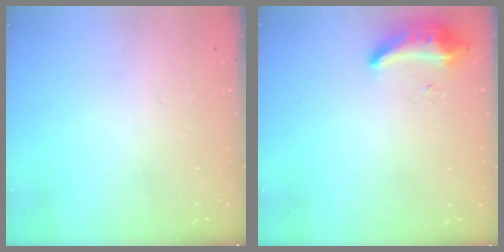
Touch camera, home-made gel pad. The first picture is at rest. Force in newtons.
{"total": 8.9, "press": 8.7, "slide": 1.7}